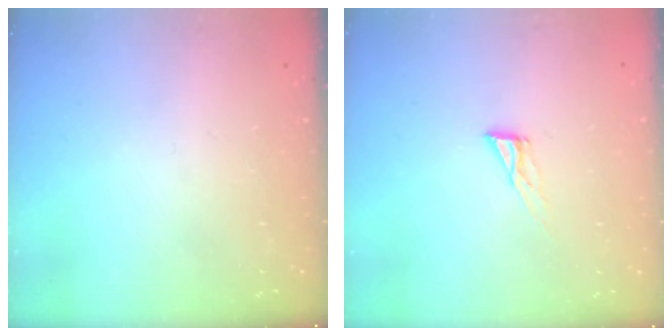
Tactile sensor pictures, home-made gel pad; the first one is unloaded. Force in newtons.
{"total": 6.5, "press": 6.5, "slide": 0.4}